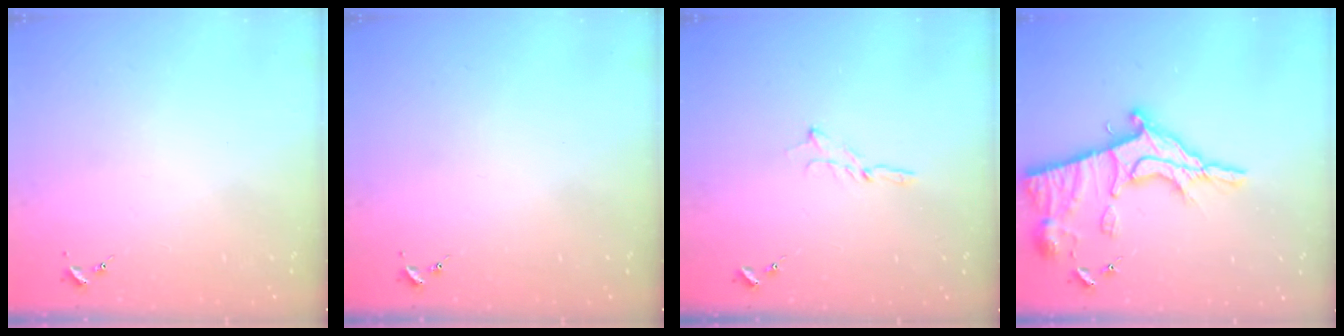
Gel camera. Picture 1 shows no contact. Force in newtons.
{"total": 0.0}
{"total": 2.0, "press": 2.0, "slide": 0.2}
{"total": 19.8, "press": 19.8, "slide": 1.8}